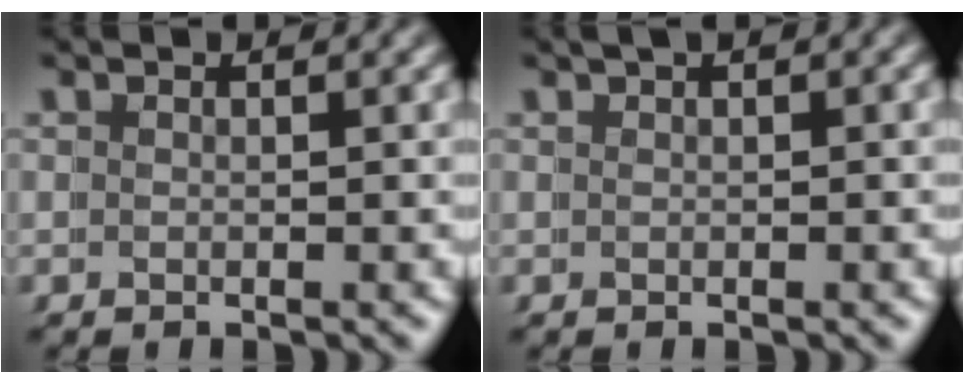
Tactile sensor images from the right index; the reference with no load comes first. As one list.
[{"total": 0.7, "force": [0.4, 0.0, 0.5], "torque": [-0.006, 0.009, 0.002]}]